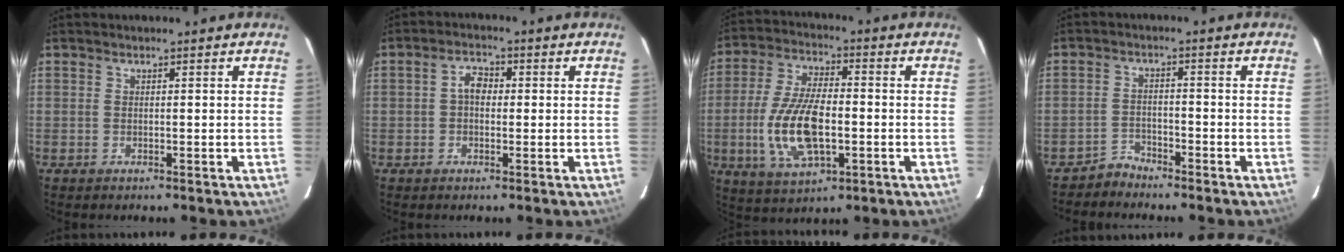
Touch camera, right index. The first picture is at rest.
{"total": 3.3, "force": [0.0, 2.4, 2.3], "torque": [-0.042, 0.014, -0.002]}
{"total": 14.7, "force": [-2.9, 6.6, 12.8], "torque": [-0.266, -0.005, -0.049]}
{"total": 2.9, "force": [-2.8, 0.9, -0.5], "torque": [0.009, 0.009, -0.053]}